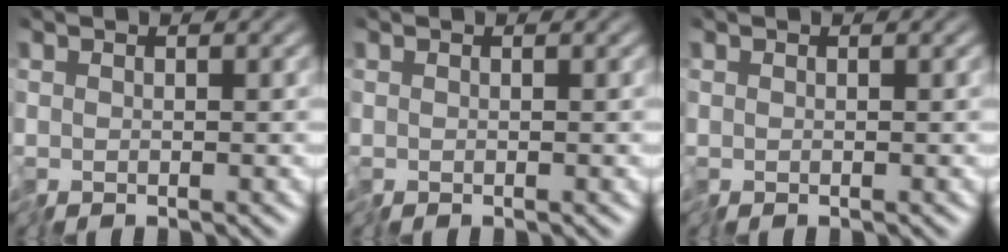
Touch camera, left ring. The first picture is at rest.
{"total": 0.0}
{"total": 0.0}